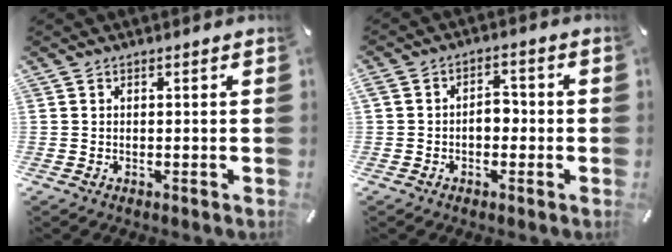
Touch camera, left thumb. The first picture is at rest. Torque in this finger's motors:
{"motor_torque": [1.64, 0.94, 0.87, -0.51, 0.36]}